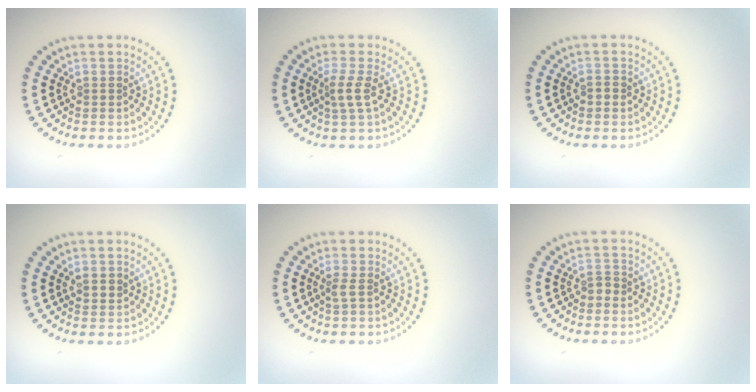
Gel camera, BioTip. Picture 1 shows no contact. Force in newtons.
{"total": 1.8, "press": 1.4, "slide": 1.2}
{"total": 0.8, "press": 0.8, "slide": 0.2}
{"total": 1.1, "press": 1.0, "slide": 0.5}
{"total": 0.9, "press": 0.7, "slide": 0.6}
{"total": 0.9, "press": 0.6, "slide": 0.7}